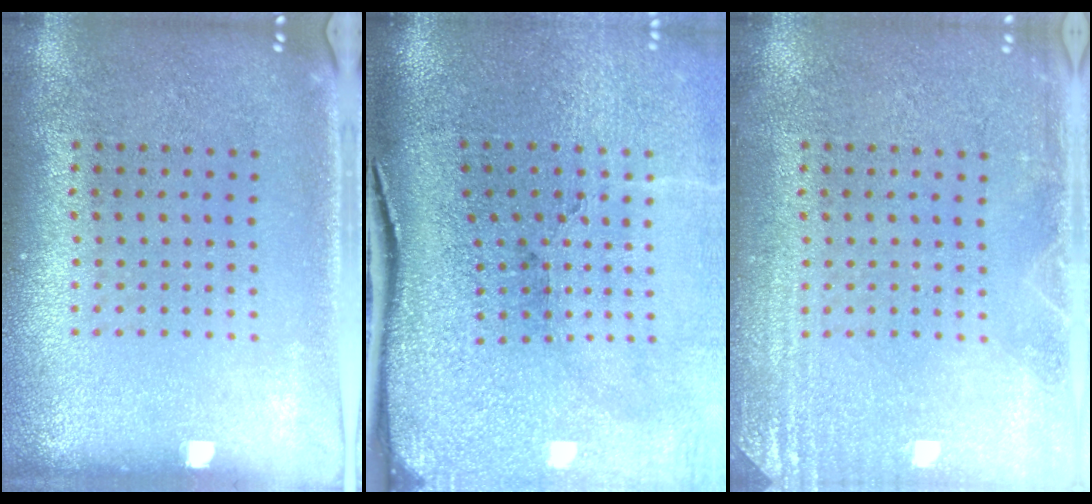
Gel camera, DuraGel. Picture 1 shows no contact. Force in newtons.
{"total": 4.8, "press": 3.9, "slide": 2.9}
{"total": 2.7, "press": 2.7, "slide": 0.3}